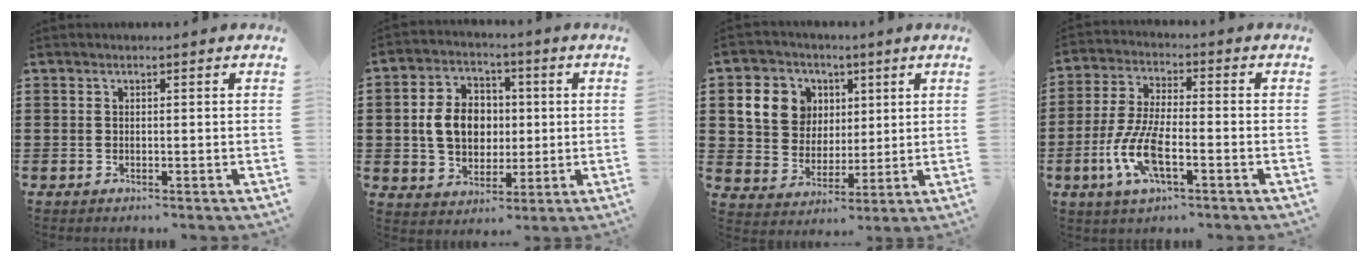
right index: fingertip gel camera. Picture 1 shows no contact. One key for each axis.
{"total": 8.6, "fx": 0.3, "fy": 6.9, "fz": 5.2, "tx": -0.115, "ty": 0.013, "tz": -0.001}
{"total": 9.2, "fx": 3.2, "fy": 8.1, "fz": 2.9, "tx": -0.084, "ty": 0.014, "tz": 0.063}
{"total": 9.2, "fx": -3.5, "fy": 3.0, "fz": 7.9, "tx": -0.183, "ty": -0.013, "tz": -0.069}